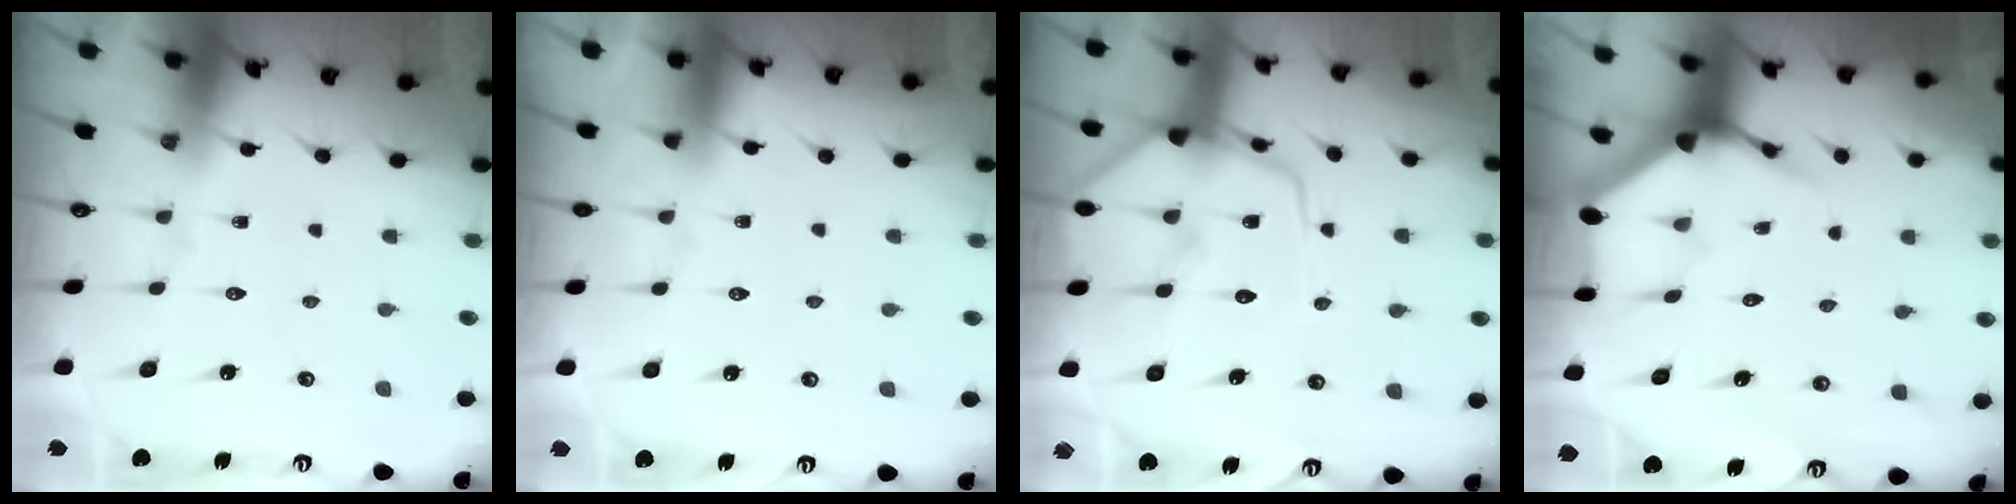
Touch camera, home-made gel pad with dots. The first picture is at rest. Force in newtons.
{"total": 2.2, "press": 2.2, "slide": 0.3}
{"total": 12.2, "press": 12.1, "slide": 1.1}
{"total": 3.7, "press": 3.7, "slide": 0.4}